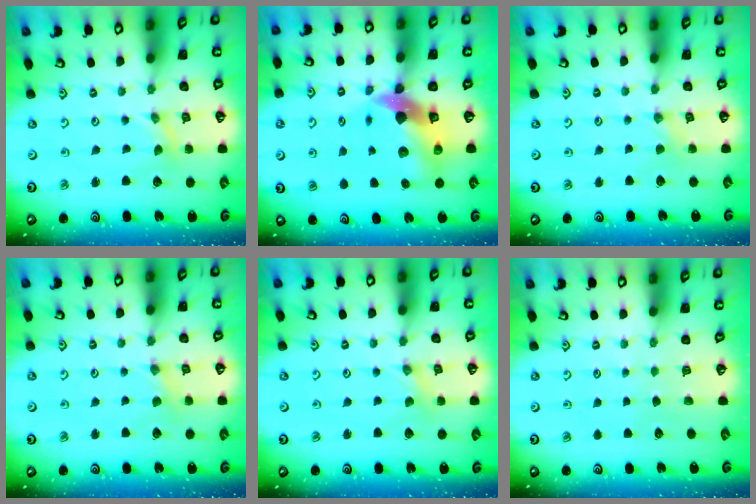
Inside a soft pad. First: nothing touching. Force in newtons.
{"total": 11.8, "press": 11.6, "slide": 1.9}
{"total": 1.3, "press": 1.3, "slide": 0.2}
{"total": 2.0, "press": 2.0, "slide": 0.4}
{"total": 0.0}
{"total": 0.0}